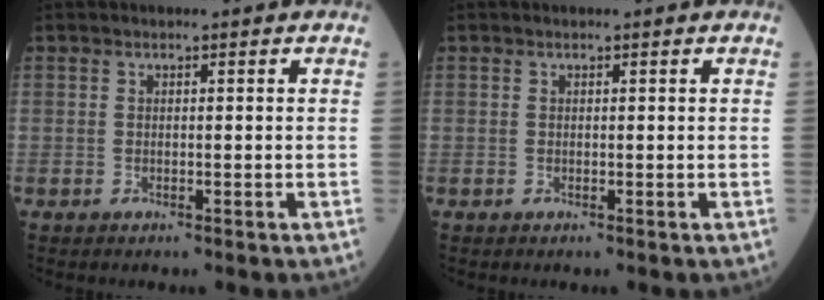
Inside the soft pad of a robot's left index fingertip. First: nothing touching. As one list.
[{"total": 0.0}]